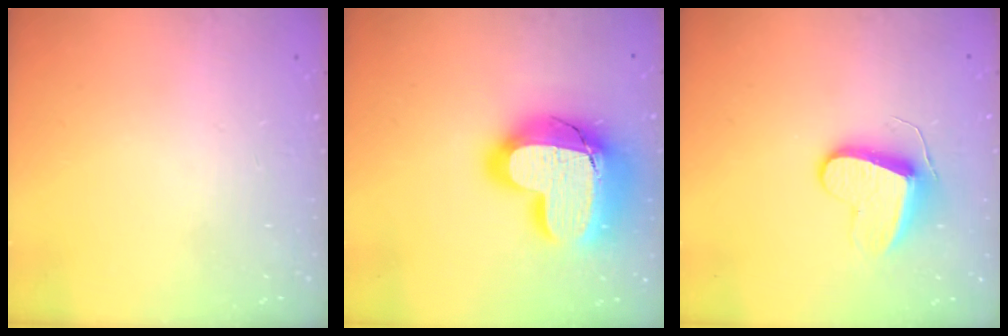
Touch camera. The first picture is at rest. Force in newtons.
{"total": 23.0, "press": 22.9, "slide": 1.6}
{"total": 10.9, "press": 10.9, "slide": 0.7}